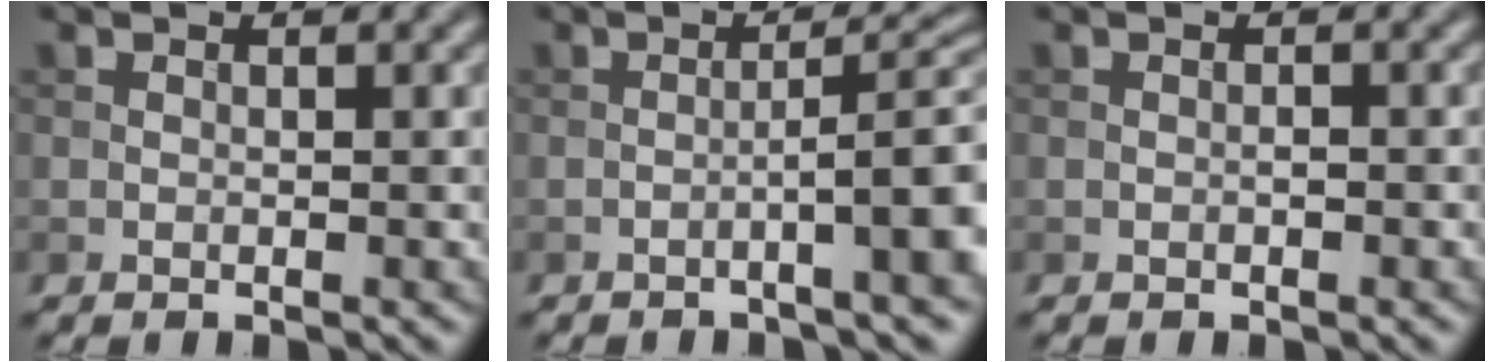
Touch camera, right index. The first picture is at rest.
{"total": 6.0, "force": [-1.8, 1.0, 5.6], "torque": [-0.074, 0.013, -0.032]}
{"total": 0.5, "force": [-0.3, 0.1, 0.4], "torque": [-0.007, 0.002, -0.004]}